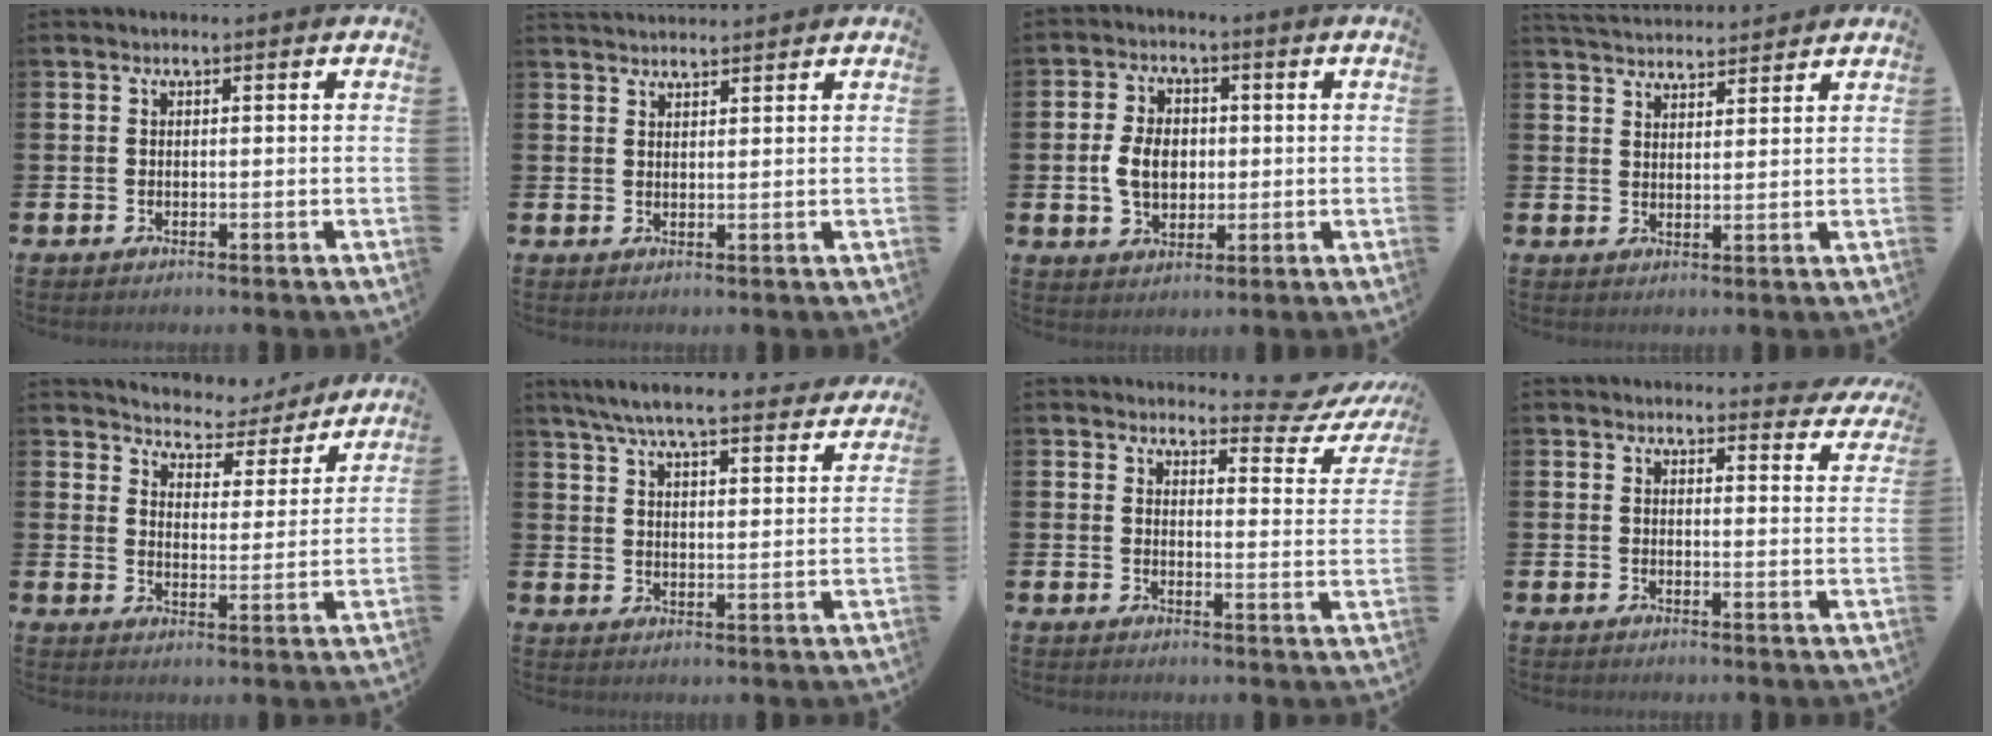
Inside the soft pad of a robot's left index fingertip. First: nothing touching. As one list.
[{"total": 2.4, "force": [2.3, 0.4, 0.1], "torque": [0.007, -0.015, 0.040]}, {"total": 5.8, "force": [0.2, 4.1, 4.1], "torque": [-0.078, 0.008, -0.004]}, {"total": 4.2, "force": [4.1, 0.5, 0.0], "torque": [-0.014, -0.023, 0.075]}, {"total": 5.4, "force": [5.2, 1.5, 0.0], "torque": [-0.022, -0.046, 0.085]}, {"total": 7.3, "force": [6.7, 0.8, 2.6], "torque": [-0.060, -0.045, 0.114]}, {"total": 4.1, "force": [3.7, 1.4, 1.2], "torque": [-0.008, -0.030, 0.053]}, {"total": 2.6, "force": [2.5, 0.5, 0.0], "torque": [0.017, -0.019, 0.041]}]